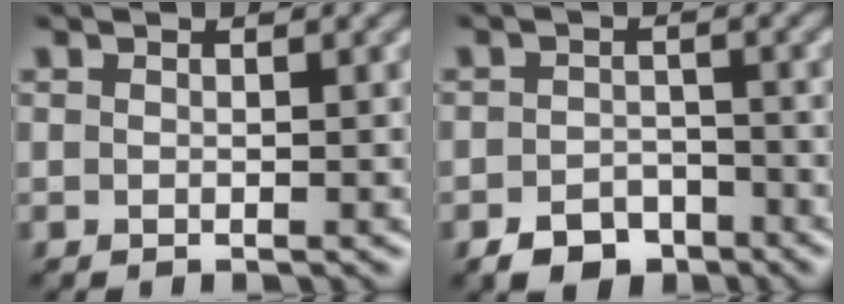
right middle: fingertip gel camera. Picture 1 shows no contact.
{"total": 3.6, "force": [-2.6, 2.2, 1.2], "torque": [-0.015, 0.001, -0.052]}